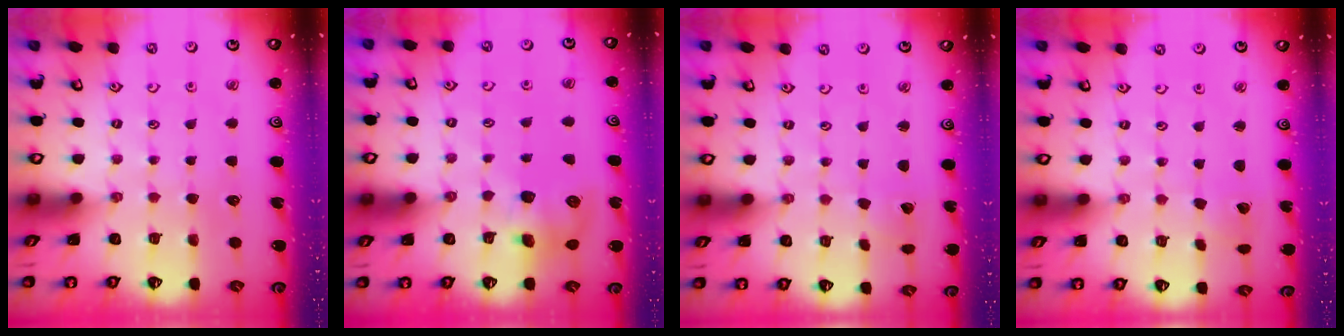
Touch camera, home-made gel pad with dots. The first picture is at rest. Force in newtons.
{"total": 8.2, "press": 8.2, "slide": 0.2}
{"total": 1.5, "press": 1.5, "slide": 0.0}
{"total": 1.9, "press": 1.9, "slide": 0.1}